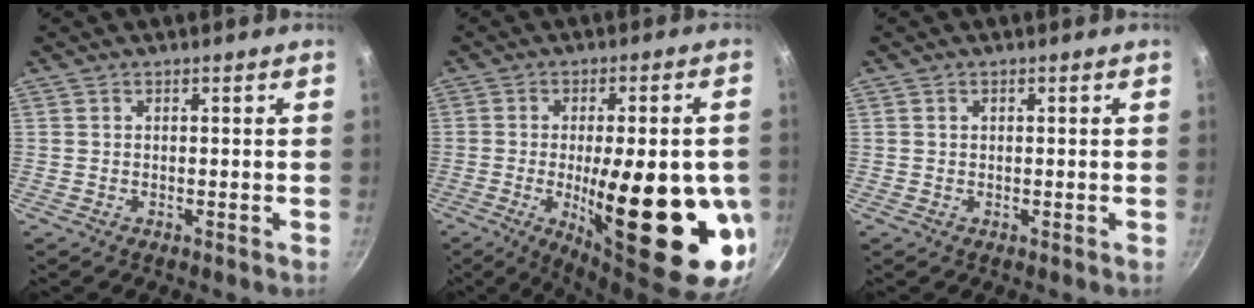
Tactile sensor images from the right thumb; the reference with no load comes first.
{"total": 25.2, "force": [-4.4, 7.8, 23.6], "torque": [-0.321, -0.011, -0.050]}
{"total": 0.6, "force": [0.2, 0.4, 0.3], "torque": [-0.004, 0.004, 0.004]}